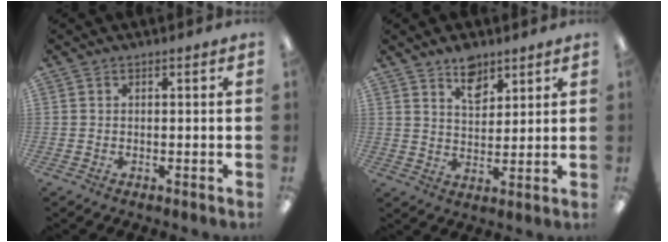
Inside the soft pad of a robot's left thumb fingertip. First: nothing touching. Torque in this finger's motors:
{"motor_torque": [-0.20, -0.08, -0.07, -0.21, 0.03]}